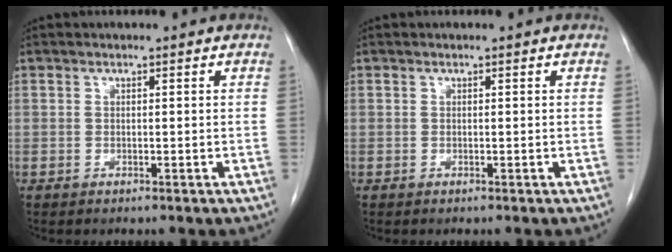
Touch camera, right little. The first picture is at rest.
{"total": 0.0}